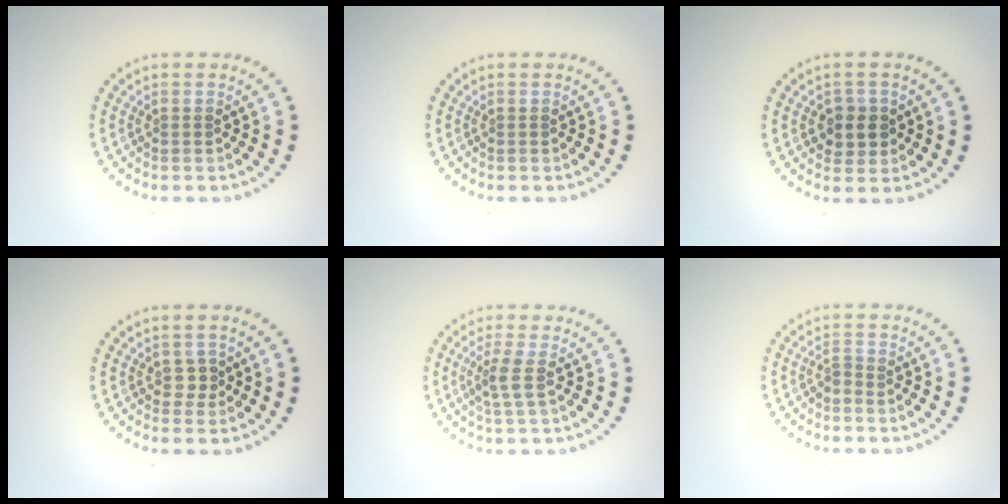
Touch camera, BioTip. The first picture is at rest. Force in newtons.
{"total": 0.0}
{"total": 2.5, "press": 2.3, "slide": 0.9}
{"total": 0.9, "press": 0.8, "slide": 0.4}
{"total": 2.0, "press": 1.5, "slide": 1.4}
{"total": 0.8, "press": 0.3, "slide": 0.7}